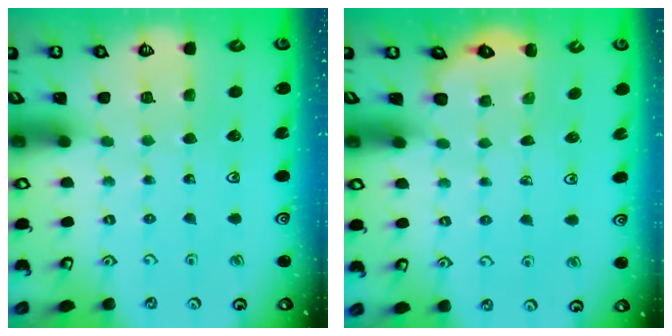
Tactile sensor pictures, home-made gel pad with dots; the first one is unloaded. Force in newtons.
{"total": 2.3, "press": 1.9, "slide": 1.3}